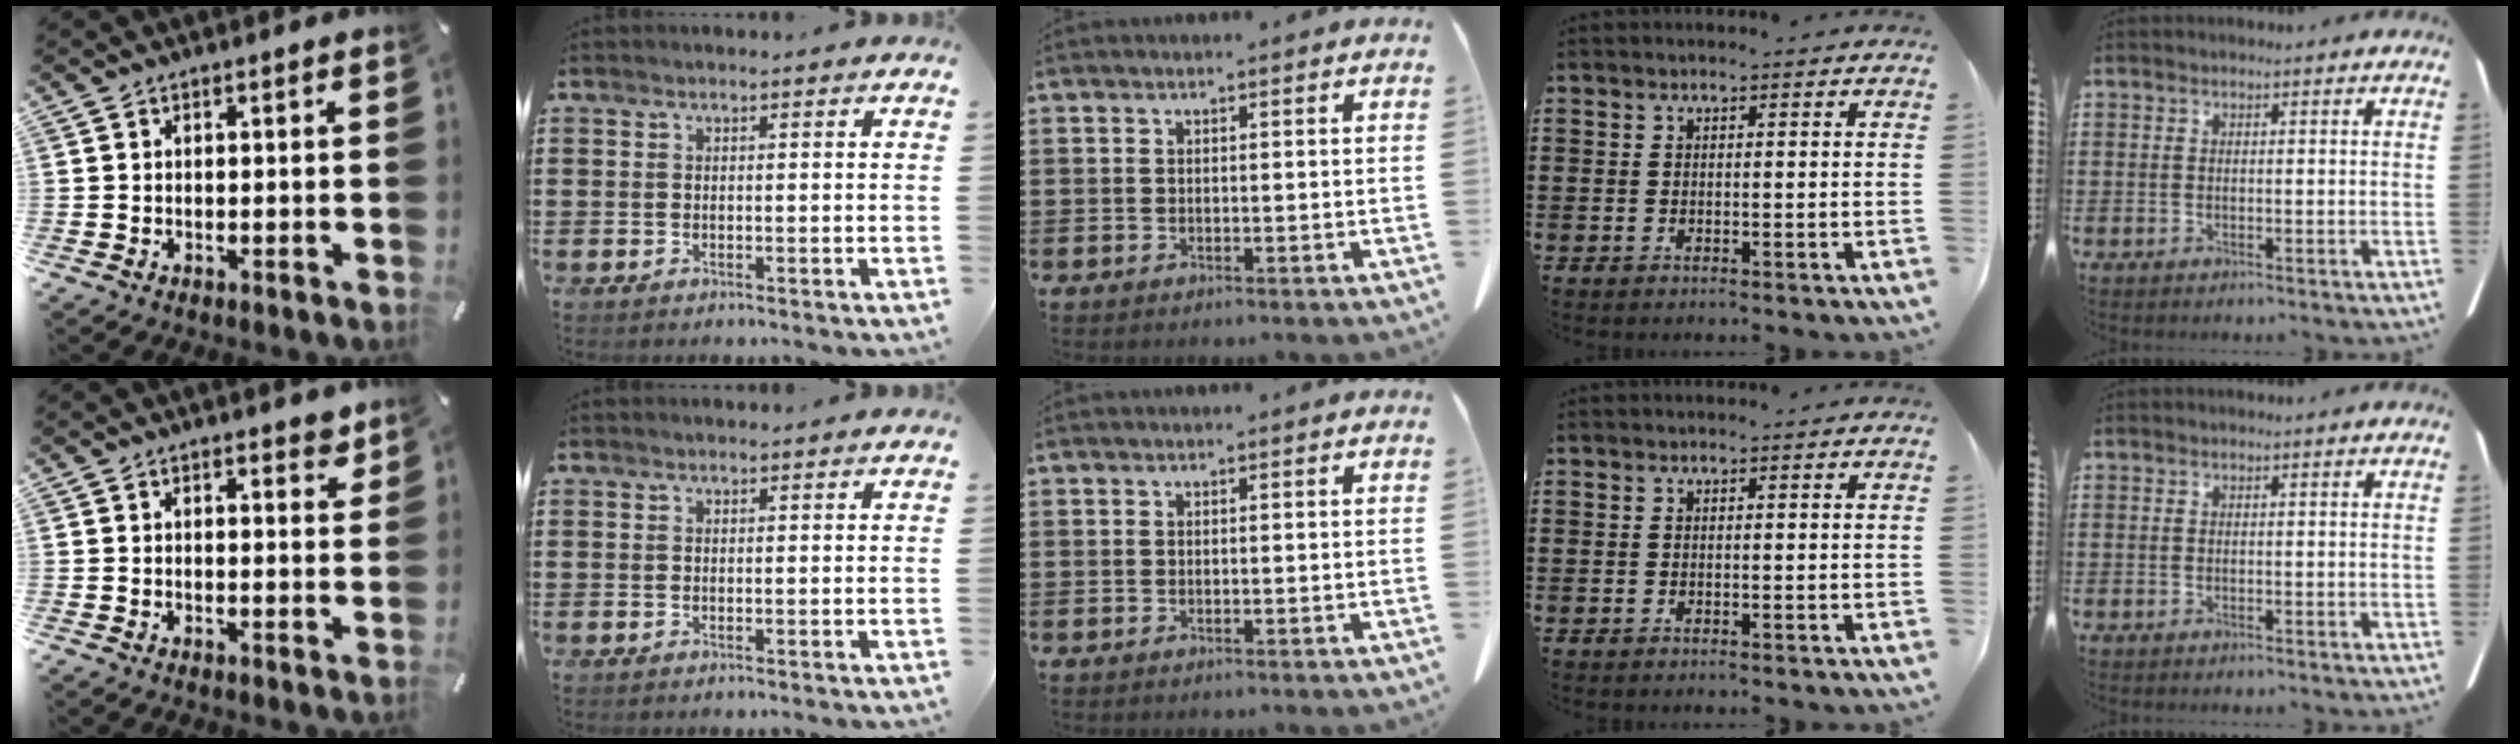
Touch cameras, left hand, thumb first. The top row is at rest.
{"thumb": {"total": 2.6, "force": [2.0, 1.2, 1.2], "torque": [-0.004, -0.012, 0.031]}}